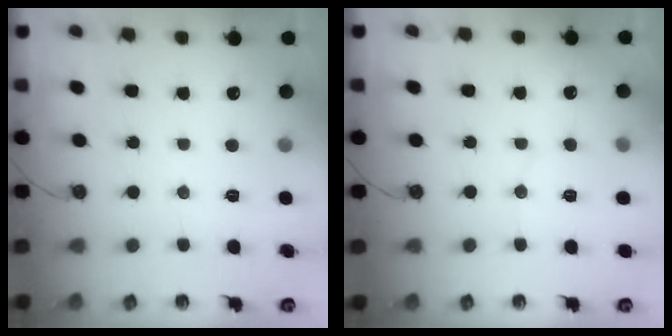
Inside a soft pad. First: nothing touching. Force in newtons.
{"total": 2.4, "press": 2.3, "slide": 0.7}